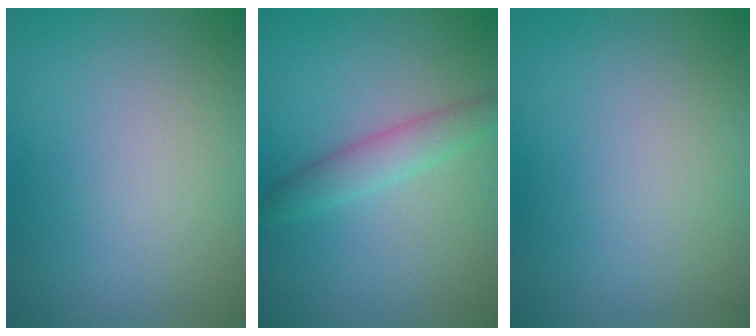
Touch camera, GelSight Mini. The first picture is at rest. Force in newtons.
{"total": 2.7, "press": 2.7, "slide": 0.1}
{"total": 0.0}